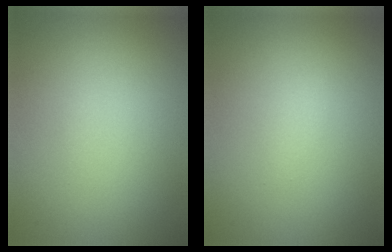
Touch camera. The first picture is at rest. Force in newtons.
{"total": 0.6, "press": 0.6, "slide": 0.0}